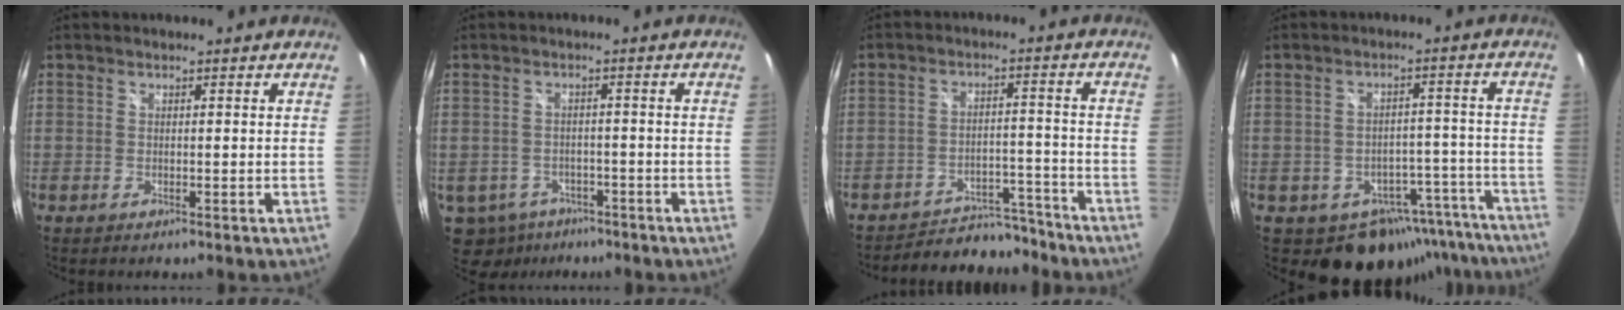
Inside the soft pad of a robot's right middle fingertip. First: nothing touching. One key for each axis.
{"total": 9.7, "fx": -5.6, "fy": 6.9, "fz": 3.8, "tx": -0.113, "ty": -0.017, "tz": -0.076}
{"total": 12.1, "fx": -11.5, "fy": 2.8, "fz": 2.4, "tx": -0.054, "ty": 0.019, "tz": -0.155}
{"total": 13.5, "fx": -10.6, "fy": 7.8, "fz": 3.2, "tx": -0.045, "ty": 0.039, "tz": -0.107}